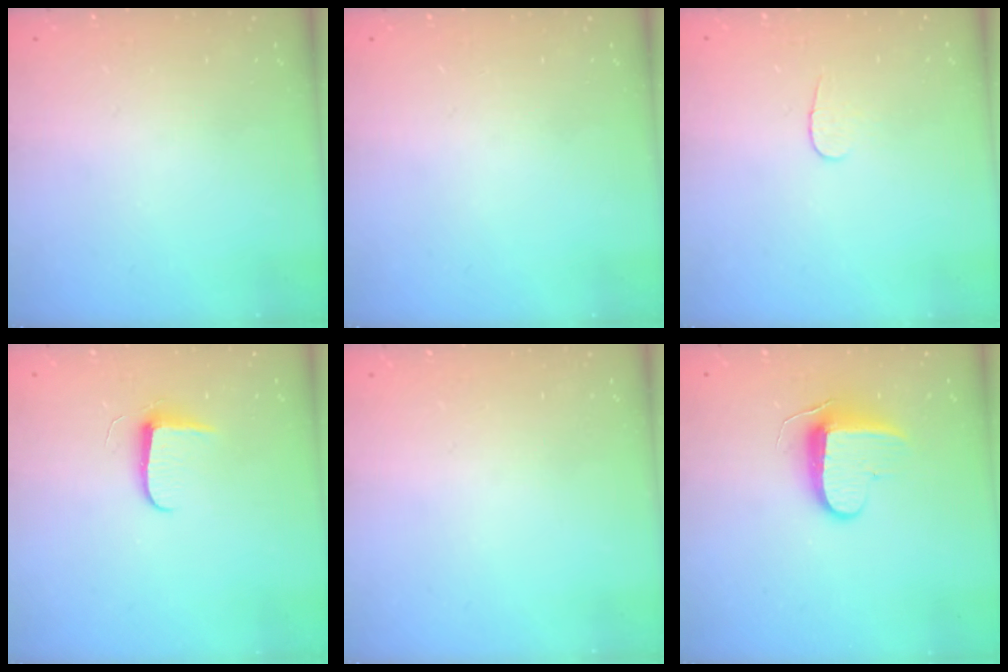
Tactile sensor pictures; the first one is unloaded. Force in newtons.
{"total": 0.0}
{"total": 4.8, "press": 4.8, "slide": 0.5}
{"total": 6.2, "press": 6.2, "slide": 0.8}
{"total": 0.0}
{"total": 10.4, "press": 10.3, "slide": 0.9}